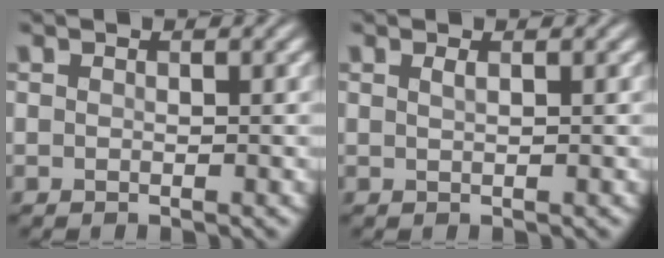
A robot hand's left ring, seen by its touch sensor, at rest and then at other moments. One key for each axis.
{"total": 0.7, "fx": 0.3, "fy": 0.3, "fz": 0.6, "tx": -0.007, "ty": 0.001, "tz": 0.005}